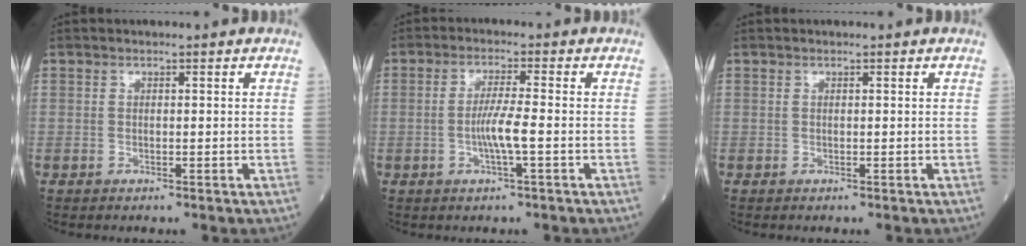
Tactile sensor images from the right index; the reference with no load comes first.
{"total": 4.5, "force": [-1.0, -0.2, 4.3], "torque": [-0.088, -0.001, -0.021]}
{"total": 0.0}